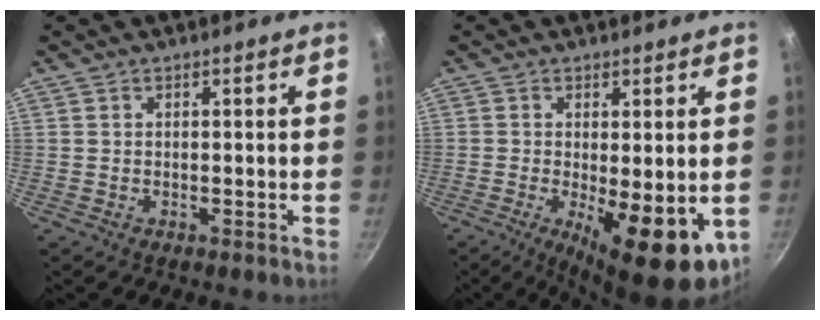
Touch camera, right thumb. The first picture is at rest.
{"total": 12.6, "force": [-2.8, 4.3, 11.5], "torque": [-0.144, -0.010, -0.026]}